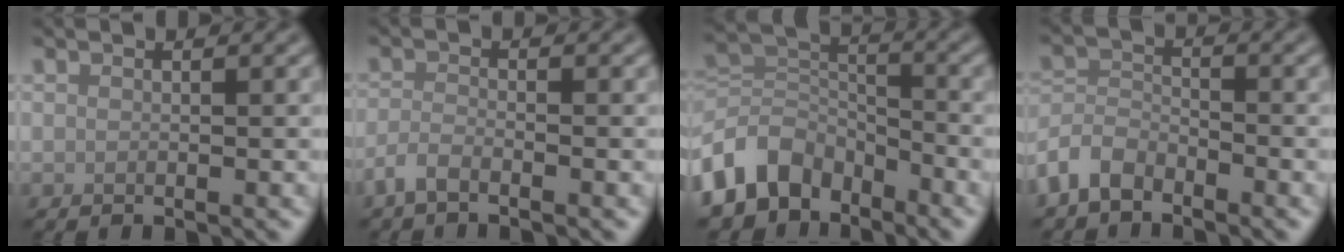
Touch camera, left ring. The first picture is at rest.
{"total": 1.8, "force": [-1.3, 0.5, 1.1], "torque": [-0.027, -0.001, -0.034]}
{"total": 7.7, "force": [-4.8, 5.3, 2.9], "torque": [-0.049, -0.005, -0.107]}
{"total": 3.4, "force": [-2.7, 1.7, 1.2], "torque": [-0.024, 0.002, -0.069]}